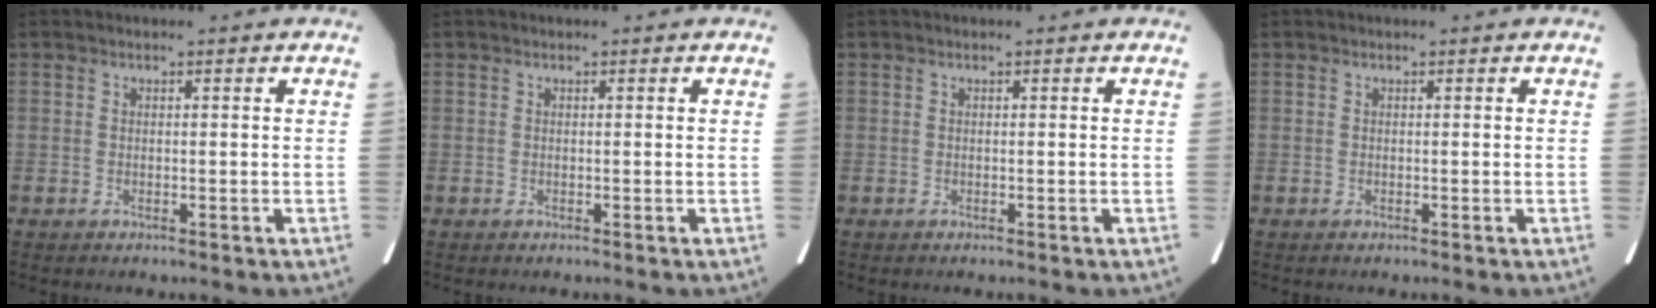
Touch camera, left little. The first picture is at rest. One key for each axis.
{"total": 0.0}
{"total": 0.0}
{"total": 0.0}